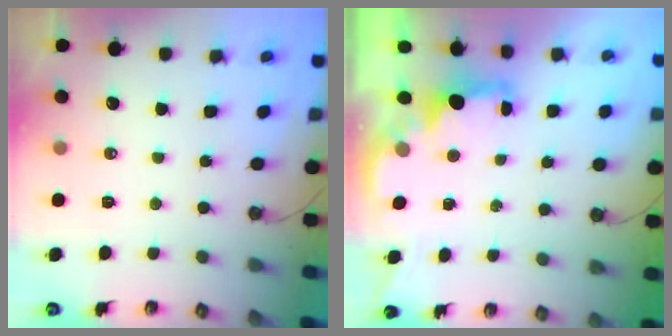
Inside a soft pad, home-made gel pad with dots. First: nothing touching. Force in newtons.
{"total": 1.9, "press": 1.8, "slide": 0.8}